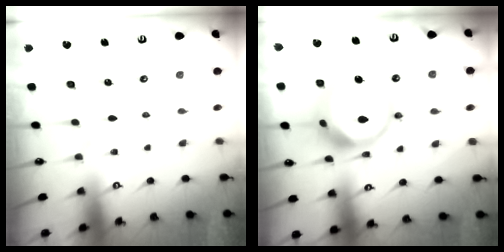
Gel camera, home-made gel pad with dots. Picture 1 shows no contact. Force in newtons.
{"total": 16.7, "press": 16.6, "slide": 2.1}